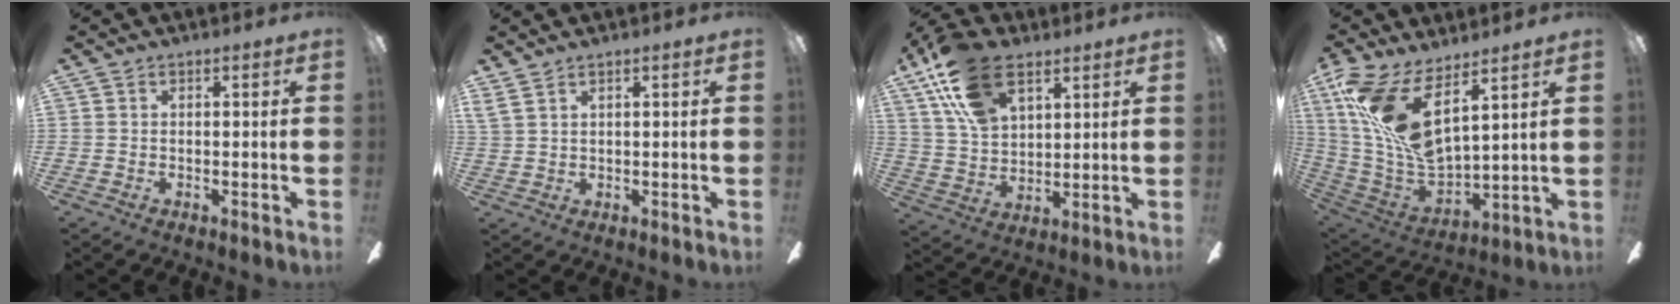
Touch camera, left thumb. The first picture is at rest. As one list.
[{"total": 2.1, "force": [1.7, 0.8, 1.0], "torque": [-0.022, -0.001, 0.032]}, {"total": 17.8, "force": [10.3, 10.1, 10.5], "torque": [-0.219, -0.026, 0.191]}, {"total": 17.0, "force": [8.6, 5.7, 13.5], "torque": [-0.302, -0.045, 0.150]}]